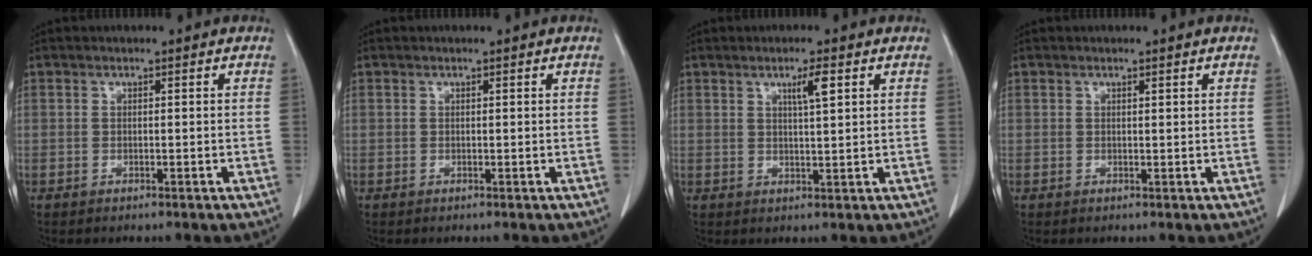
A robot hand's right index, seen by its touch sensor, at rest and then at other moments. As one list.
[{"total": 0.0}, {"total": 3.0, "force": [1.5, 0.0, 2.6], "torque": [-0.041, 0.000, 0.023]}, {"total": 0.0}]